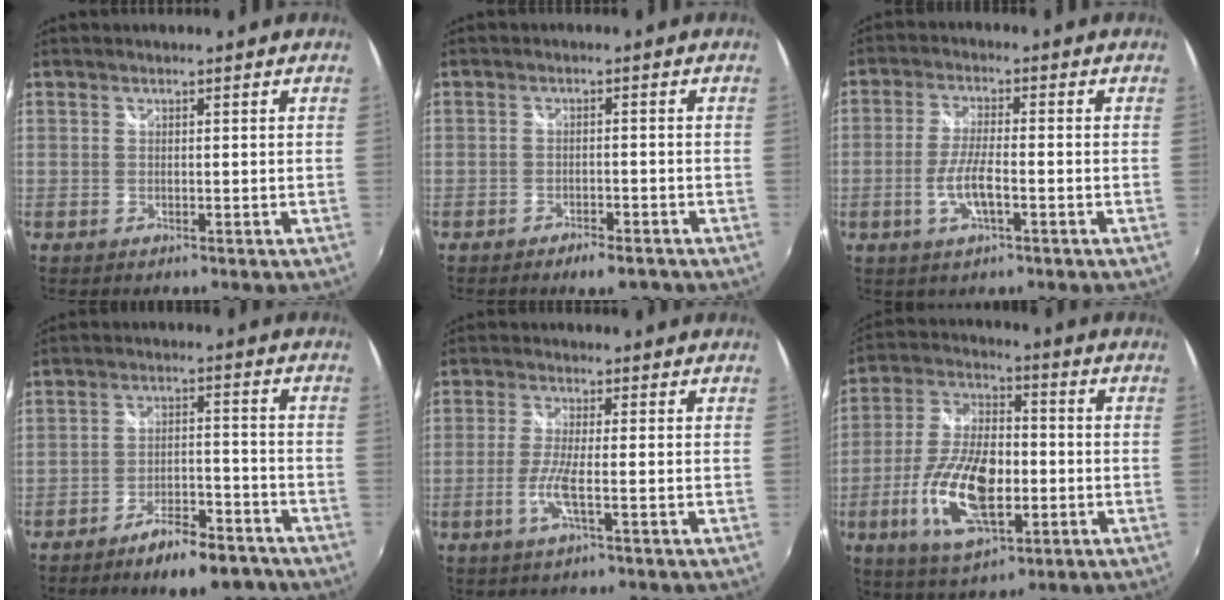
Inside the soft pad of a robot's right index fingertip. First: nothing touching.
{"total": 4.3, "force": [-3.4, 1.4, 2.3], "torque": [-0.054, -0.008, -0.052]}
{"total": 6.2, "force": [-2.2, 1.4, 5.6], "torque": [-0.119, -0.001, -0.041]}
{"total": 9.3, "force": [-7.2, 3.1, 4.9], "torque": [-0.096, 0.013, -0.106]}
{"total": 4.7, "force": [-1.8, -0.2, 4.3], "torque": [-0.096, -0.005, -0.037]}
{"total": 16.4, "force": [-4.5, 7.6, 13.8], "torque": [-0.287, -0.006, -0.078]}